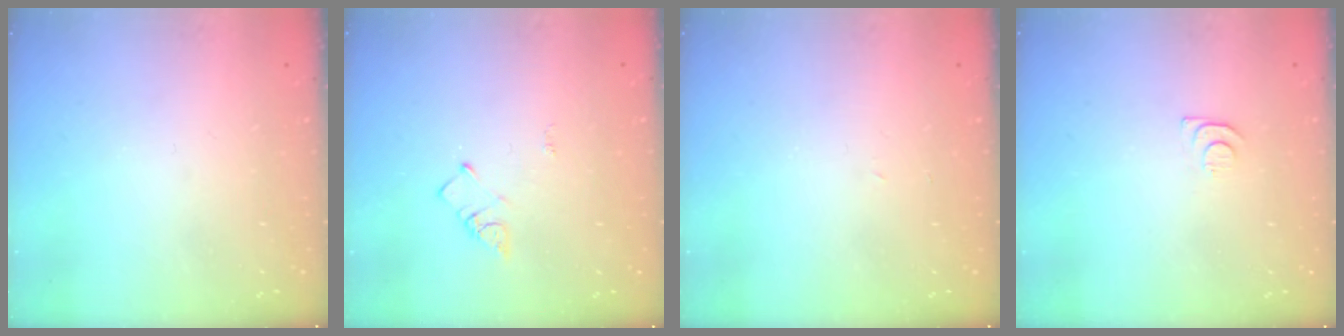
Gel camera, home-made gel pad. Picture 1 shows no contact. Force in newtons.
{"total": 3.5, "press": 3.5, "slide": 0.6}
{"total": 2.0, "press": 2.0, "slide": 0.3}
{"total": 3.8, "press": 3.7, "slide": 0.5}